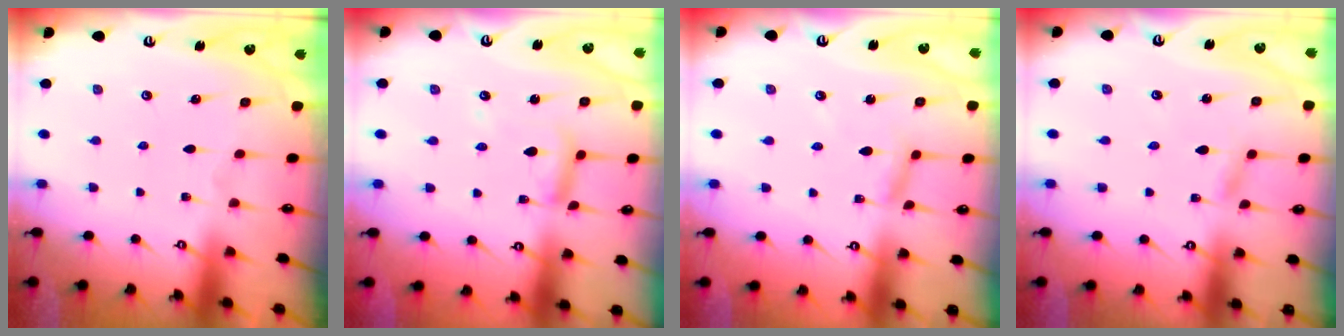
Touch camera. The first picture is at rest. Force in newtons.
{"total": 9.2, "press": 9.1, "slide": 0.7}
{"total": 4.1, "press": 4.1, "slide": 0.3}
{"total": 1.1, "press": 1.1, "slide": 0.1}